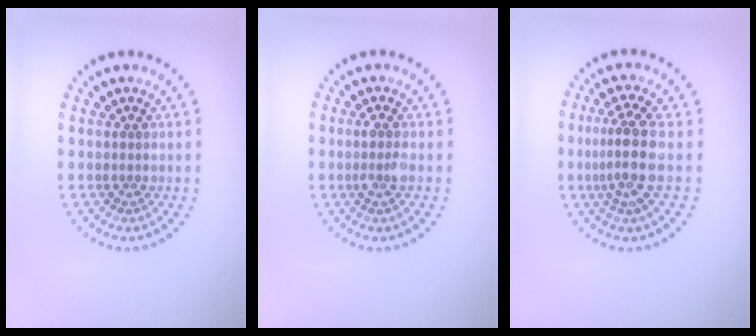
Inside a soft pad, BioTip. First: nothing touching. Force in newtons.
{"total": 1.6, "press": 1.5, "slide": 0.7}
{"total": 3.7, "press": 3.1, "slide": 2.0}